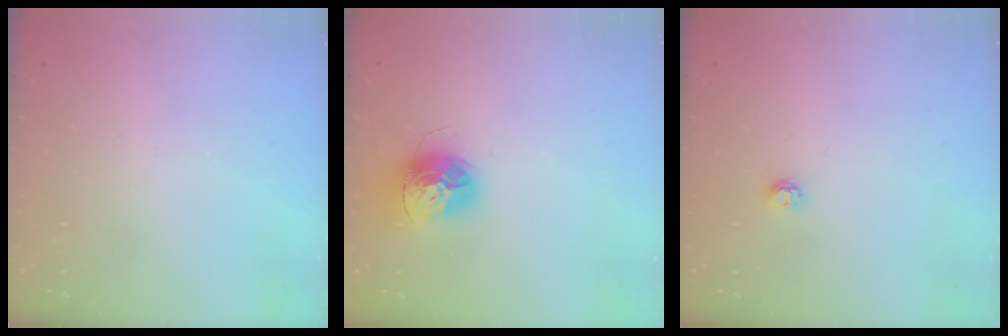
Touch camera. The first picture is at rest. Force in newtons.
{"total": 13.7, "press": 13.7, "slide": 1.2}
{"total": 4.2, "press": 4.1, "slide": 0.4}